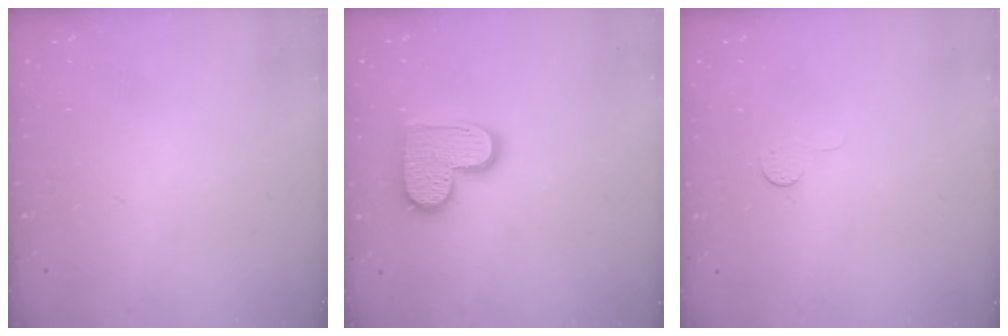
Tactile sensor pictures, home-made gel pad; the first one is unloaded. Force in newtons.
{"total": 13.0, "press": 13.0, "slide": 1.0}
{"total": 4.6, "press": 4.5, "slide": 0.4}